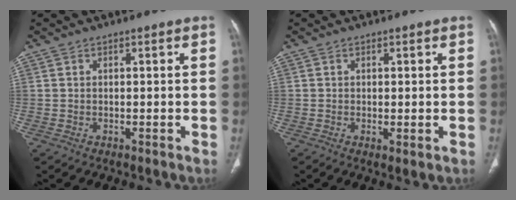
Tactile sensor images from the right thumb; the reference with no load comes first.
{"total": 1.5, "force": [-0.2, 0.5, 1.4], "torque": [-0.028, -0.008, -0.001]}